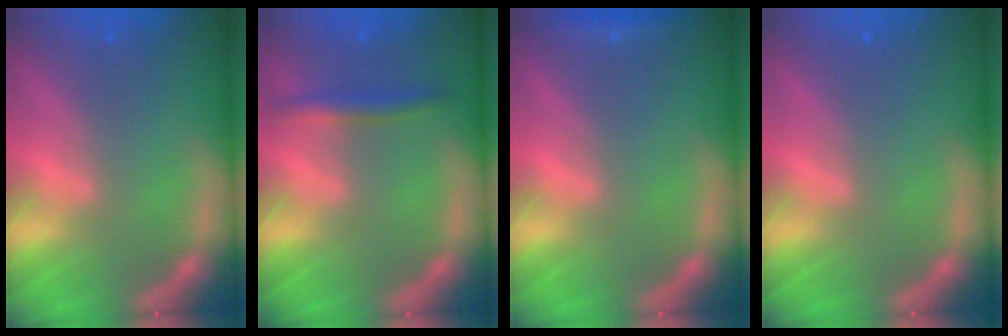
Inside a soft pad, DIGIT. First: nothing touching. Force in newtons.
{"total": 2.4}
{"total": 0.9}
{"total": 0.0}